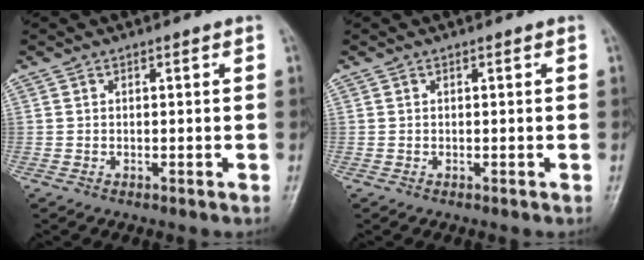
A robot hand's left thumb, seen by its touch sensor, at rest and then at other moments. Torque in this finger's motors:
{"motor_torque": [0.00, 0.00, -0.02, -0.07, 0.00]}